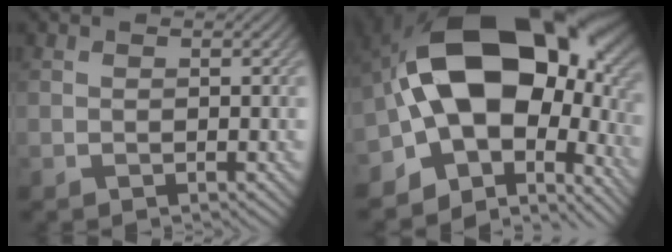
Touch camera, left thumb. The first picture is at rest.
{"total": 18.8, "force": [0.1, 12.4, 14.0], "torque": [-0.233, -0.011, 0.016]}